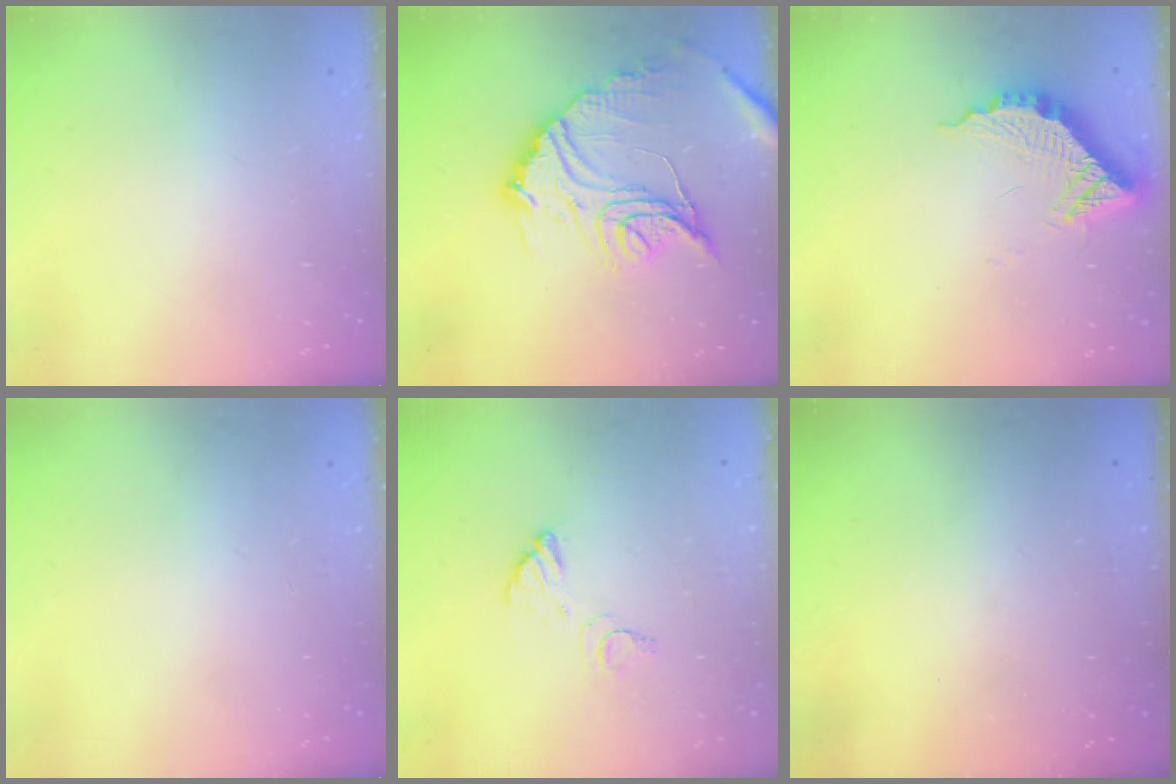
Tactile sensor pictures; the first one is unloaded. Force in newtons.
{"total": 19.4, "press": 19.3, "slide": 1.8}
{"total": 11.9, "press": 11.8, "slide": 0.7}
{"total": 0.0}
{"total": 3.9, "press": 3.9, "slide": 0.3}
{"total": 3.3, "press": 3.3, "slide": 0.1}